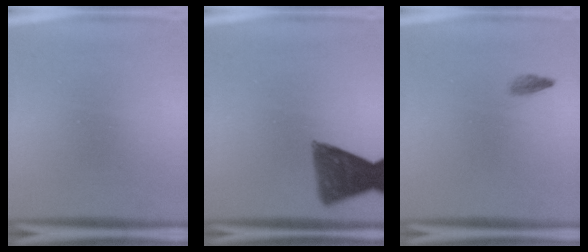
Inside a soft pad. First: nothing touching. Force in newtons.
{"total": 8.6}
{"total": 0.9}